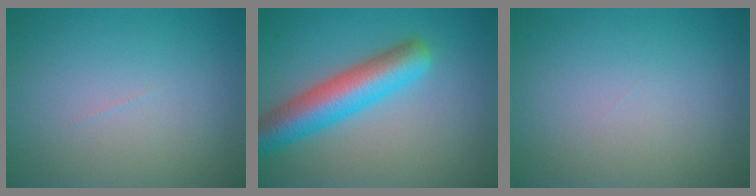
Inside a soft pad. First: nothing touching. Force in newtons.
{"total": 6.6, "press": 6.6, "slide": 0.2}
{"total": 0.0}